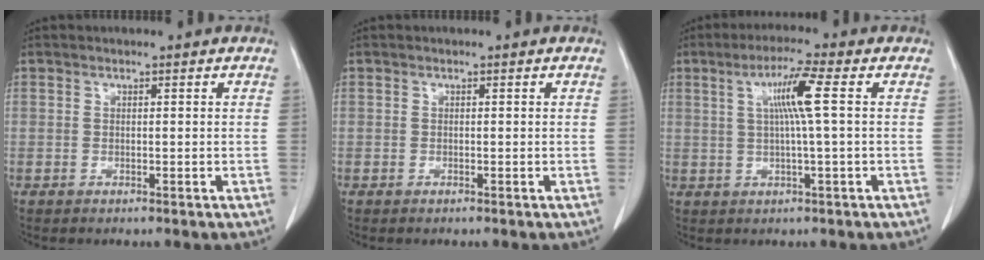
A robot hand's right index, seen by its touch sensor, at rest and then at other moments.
{"total": 0.0}
{"total": 6.4, "force": [1.3, -0.9, 6.2], "torque": [-0.114, 0.007, 0.027]}